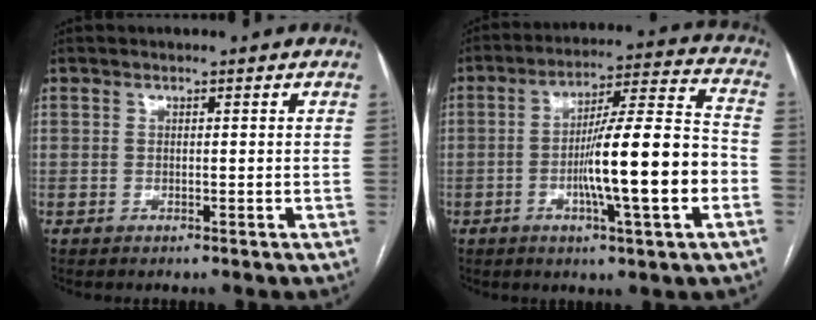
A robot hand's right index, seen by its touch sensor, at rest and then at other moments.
{"total": 15.7, "force": [-3.8, 0.7, 15.2], "torque": [-0.245, 0.008, -0.061]}